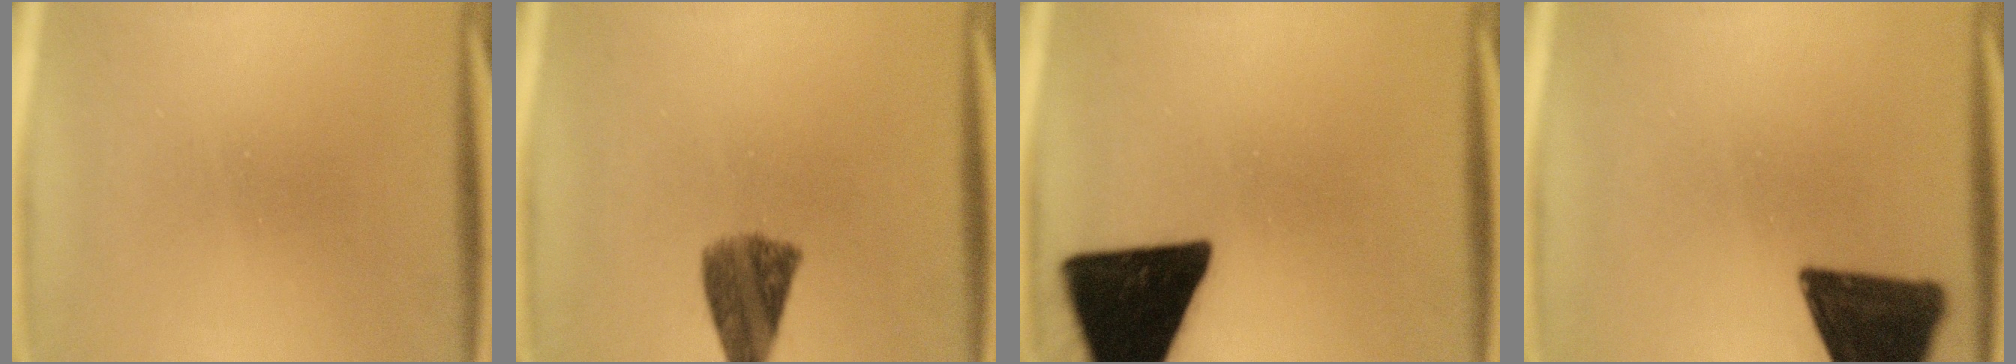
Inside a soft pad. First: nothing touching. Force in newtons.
{"total": 7.3}
{"total": 19.5}
{"total": 15.5}